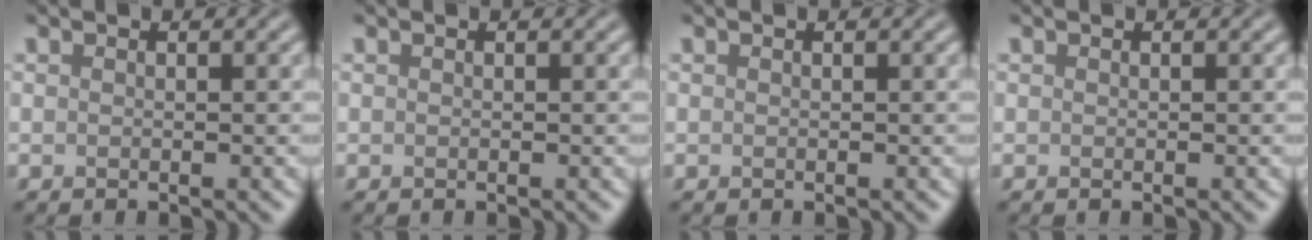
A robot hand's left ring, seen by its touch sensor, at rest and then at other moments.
{"total": 0.0}
{"total": 0.0}
{"total": 0.0}